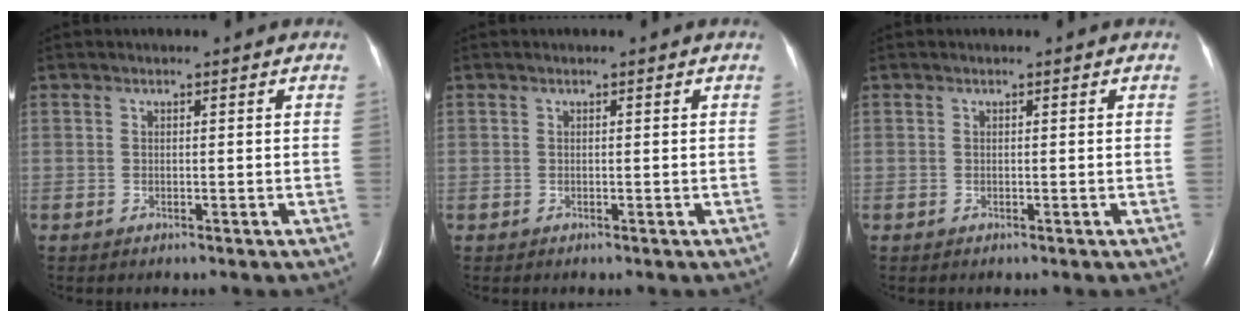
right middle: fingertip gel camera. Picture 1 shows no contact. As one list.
[{"total": 0.0}, {"total": 0.0}]